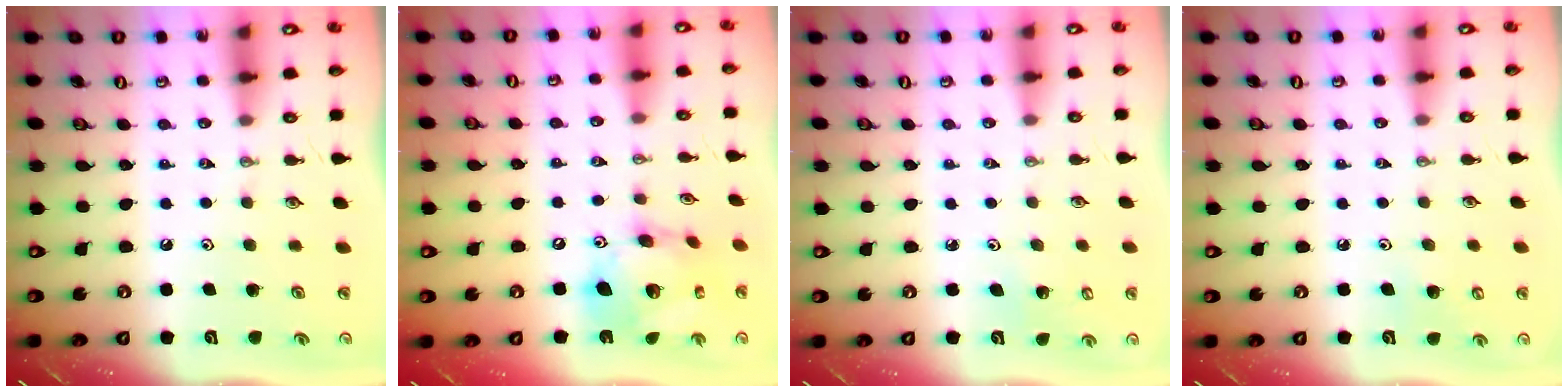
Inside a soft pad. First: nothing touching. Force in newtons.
{"total": 16.8, "press": 16.7, "slide": 1.8}
{"total": 2.9, "press": 2.9, "slide": 0.2}
{"total": 5.9, "press": 5.8, "slide": 1.2}